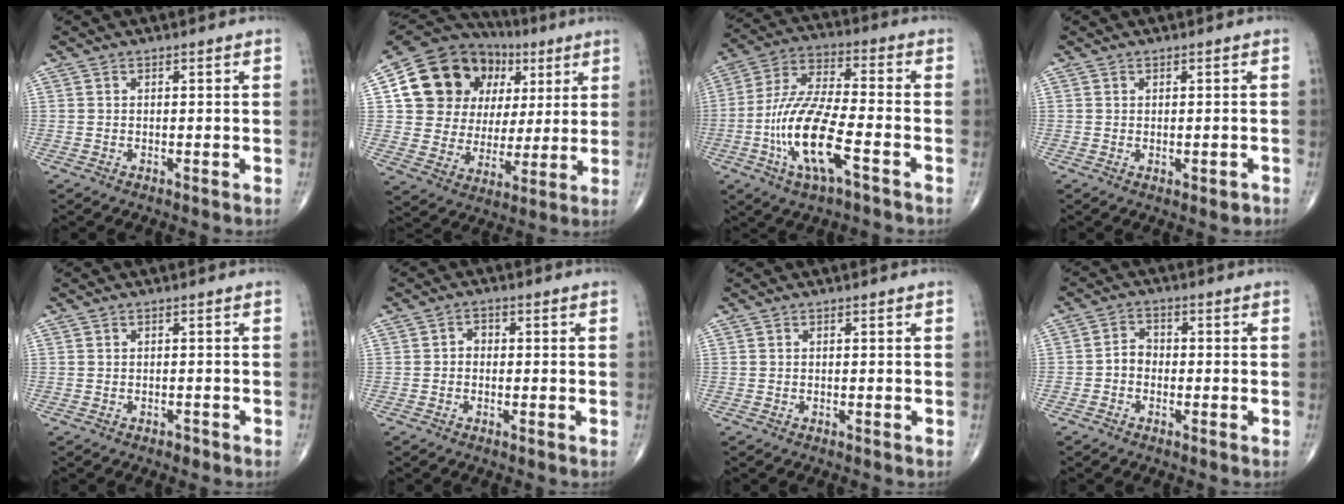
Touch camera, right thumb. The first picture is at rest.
{"total": 20.9, "force": [6.6, 17.1, 10.1], "torque": [-0.128, 0.024, 0.126]}
{"total": 15.6, "force": [-5.6, 4.8, 13.8], "torque": [-0.288, 0.030, -0.104]}
{"total": 2.1, "force": [-0.6, 1.0, 1.7], "torque": [-0.020, 0.006, 0.000]}
{"total": 0.8, "force": [-0.5, 0.5, 0.3], "torque": [-0.001, 0.001, -0.009]}
{"total": 1.6, "force": [-0.3, 1.4, 0.8], "torque": [-0.002, 0.008, -0.011]}
{"total": 0.0}
{"total": 3.1, "force": [-1.0, 2.5, 1.6], "torque": [-0.014, 0.013, -0.027]}